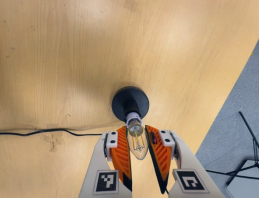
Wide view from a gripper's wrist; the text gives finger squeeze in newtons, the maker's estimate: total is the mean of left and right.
{"total": 13.5, "left": 13.0, "right": 14.0}